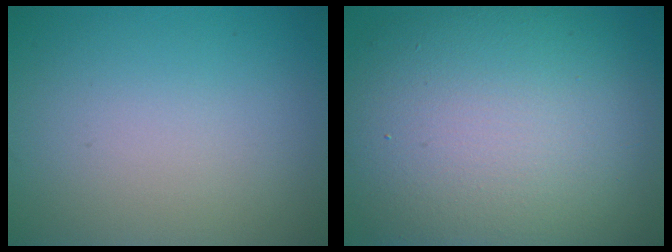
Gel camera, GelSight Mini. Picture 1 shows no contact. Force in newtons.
{"total": 14.6, "press": 14.6, "slide": 0.4}